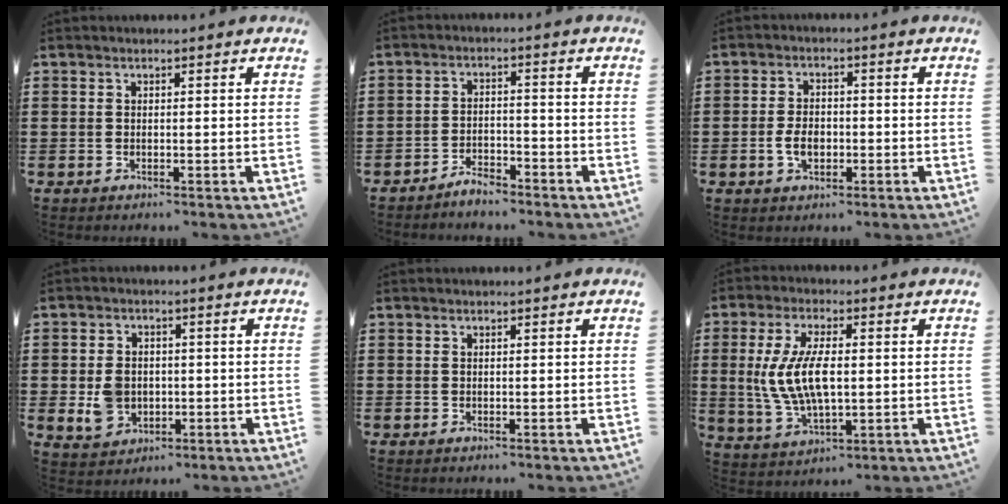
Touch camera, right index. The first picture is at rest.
{"total": 3.2, "force": [-3.1, 0.6, 0.3], "torque": [-0.012, 0.007, -0.065]}
{"total": 3.8, "force": [-0.9, 2.3, 2.8], "torque": [-0.069, -0.004, -0.020]}
{"total": 4.7, "force": [-0.7, 3.8, 2.7], "torque": [-0.072, 0.003, -0.015]}
{"total": 0.0}
{"total": 9.1, "force": [0.2, 4.0, 8.2], "torque": [-0.187, -0.001, -0.004]}